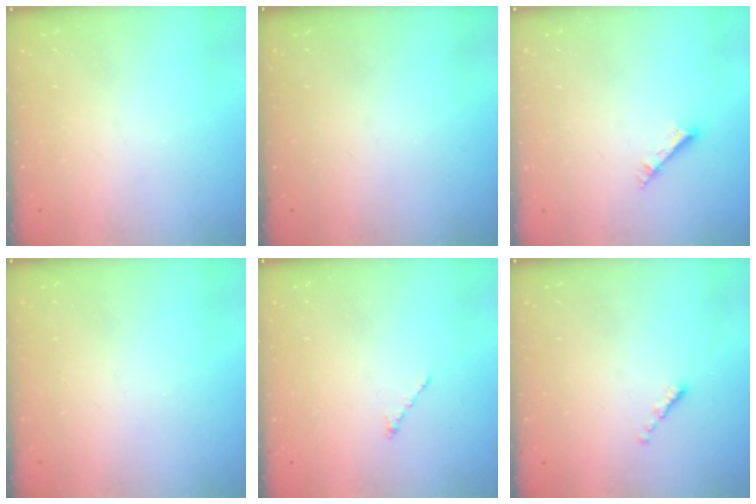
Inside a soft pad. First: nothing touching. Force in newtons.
{"total": 0.0}
{"total": 3.6, "press": 3.5, "slide": 0.3}
{"total": 0.0}
{"total": 0.0}
{"total": 0.0}